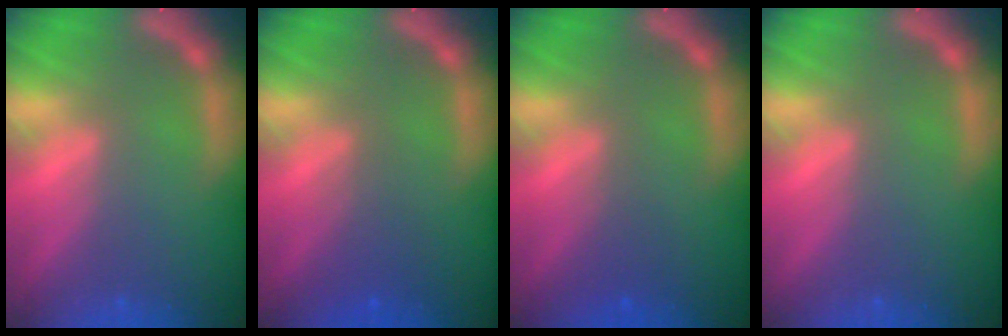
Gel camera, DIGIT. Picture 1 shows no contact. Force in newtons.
{"total": 2.4}
{"total": 1.5}
{"total": 0.0}